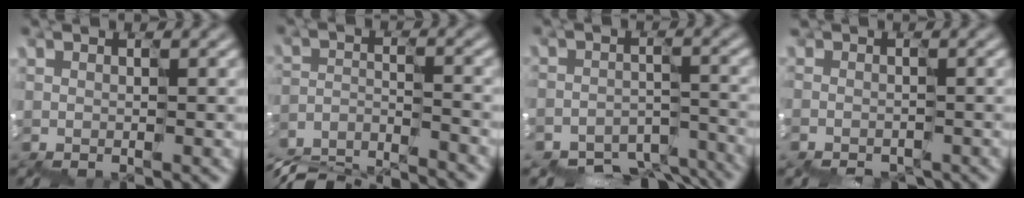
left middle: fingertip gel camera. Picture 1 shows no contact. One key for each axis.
{"total": 9.9, "fx": -9.8, "fy": 1.1, "fz": 1.0, "tx": -0.034, "ty": -0.021, "tz": -0.154}
{"total": 7.2, "fx": -6.5, "fy": 2.4, "fz": 1.9, "tx": -0.049, "ty": -0.028, "tz": -0.081}
{"total": 2.5, "fx": -2.2, "fy": 0.9, "fz": 0.9, "tx": -0.005, "ty": -0.021, "tz": -0.024}